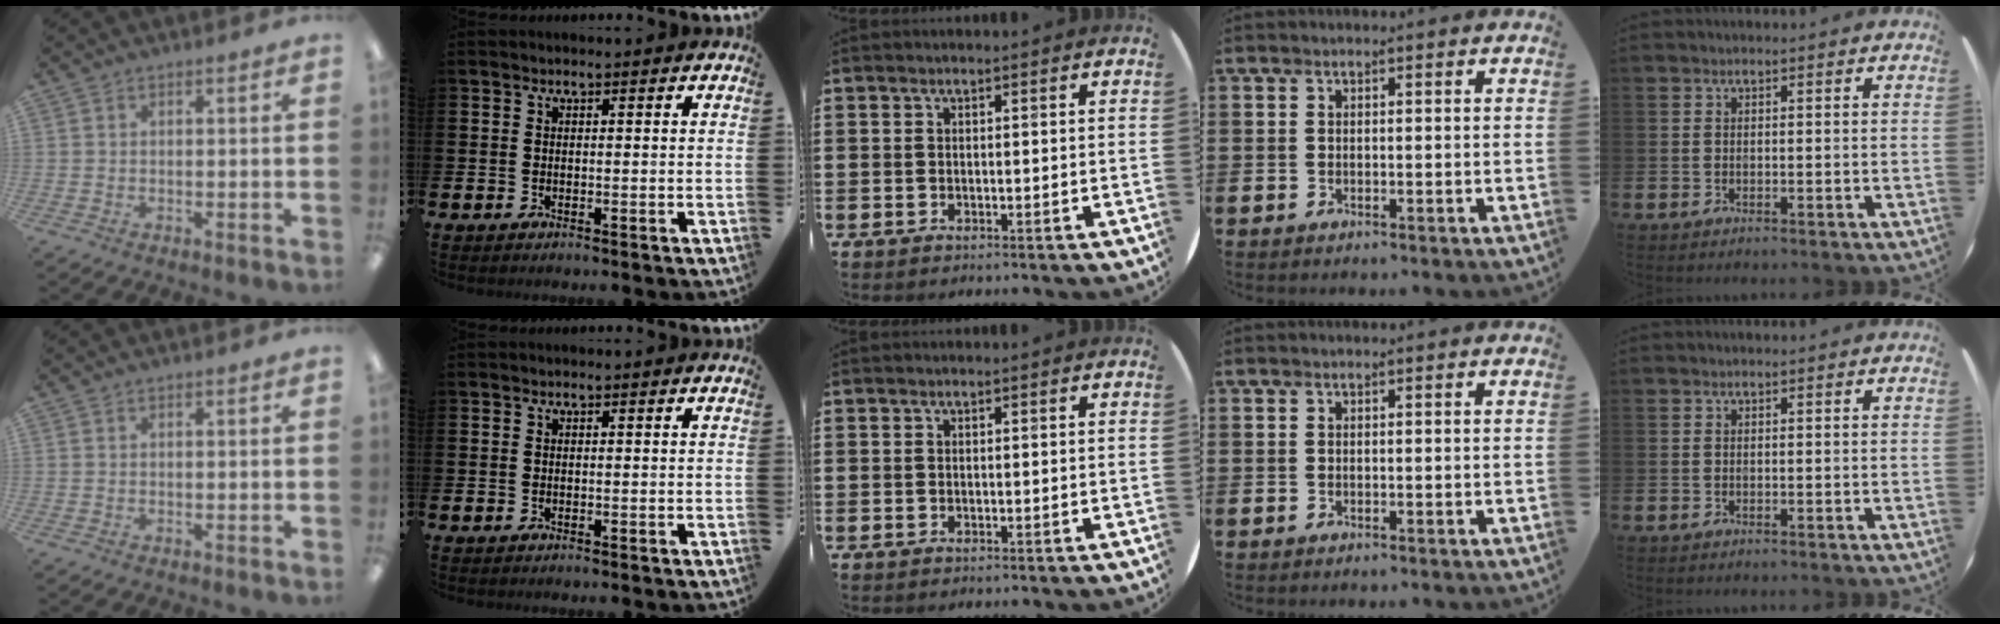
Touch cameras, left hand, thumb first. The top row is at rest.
{}